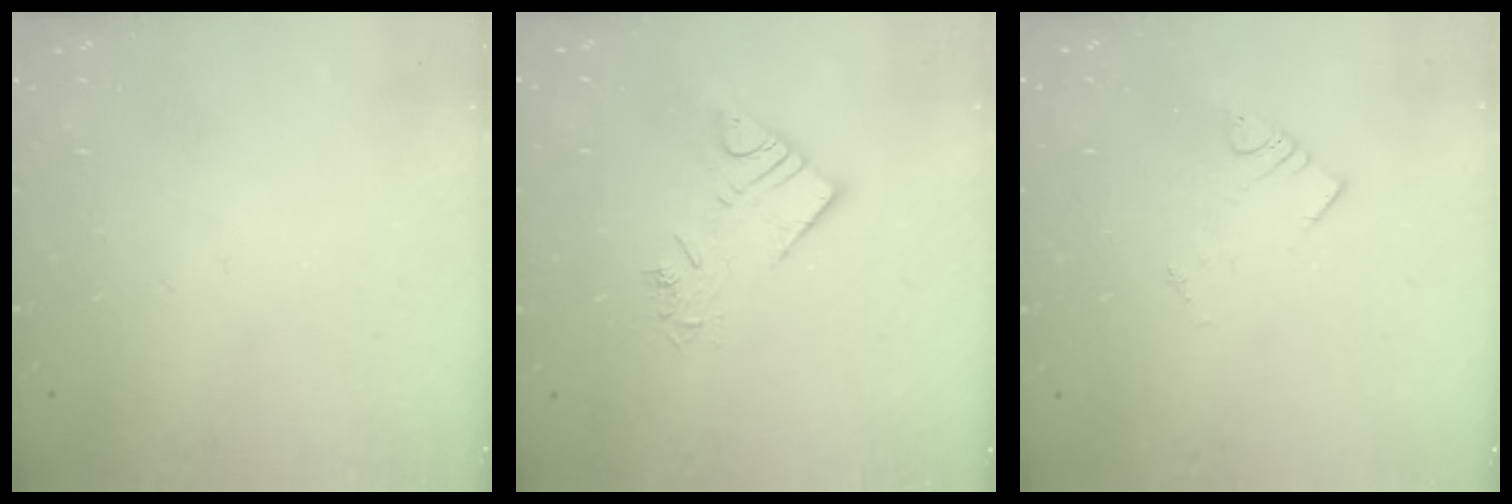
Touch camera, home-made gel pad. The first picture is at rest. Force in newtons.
{"total": 8.7, "press": 8.7, "slide": 0.7}
{"total": 2.1, "press": 2.0, "slide": 0.4}